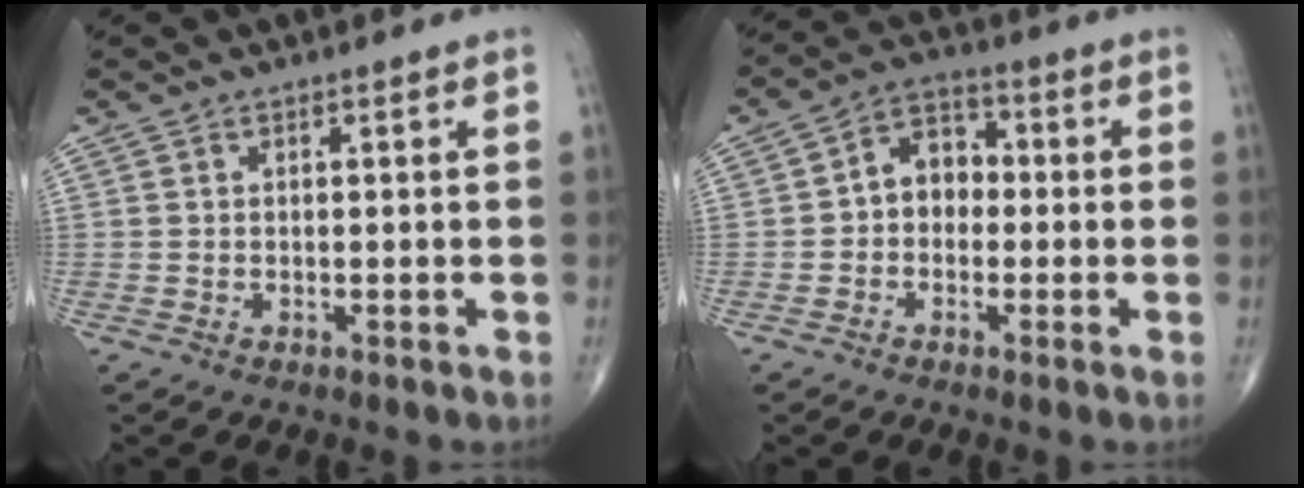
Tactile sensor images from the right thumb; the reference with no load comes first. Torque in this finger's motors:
{"motor_torque": [0.08, 0.17, 0.58, -0.01, 0.06]}